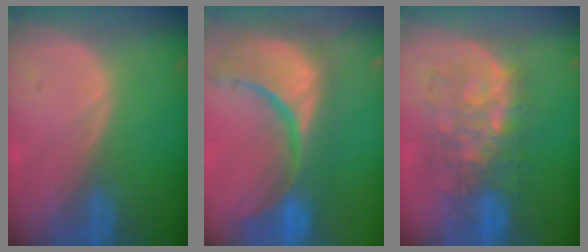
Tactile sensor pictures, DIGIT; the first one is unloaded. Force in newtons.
{"total": 15.3, "press": 12.1, "slide": 9.5}
{"total": 8.6, "press": 8.3, "slide": 2.1}